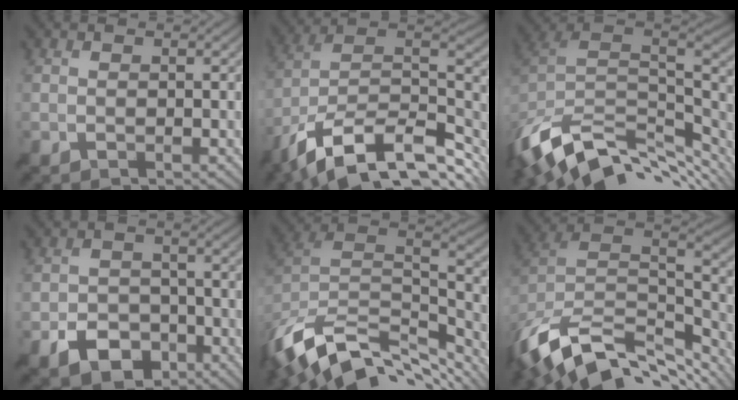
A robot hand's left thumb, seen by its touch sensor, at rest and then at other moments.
{"total": 16.5, "force": [-9.3, 7.9, 11.1], "torque": [-0.254, -0.016, -0.153]}
{"total": 13.5, "force": [-6.7, 7.2, 9.3], "torque": [-0.218, -0.014, -0.109]}
{"total": 5.8, "force": [-3.4, 4.0, 2.6], "torque": [-0.052, -0.008, -0.061]}
{"total": 13.5, "force": [-7.7, 7.2, 8.4], "torque": [-0.202, -0.021, -0.118]}
{"total": 13.7, "force": [-7.5, 7.5, 8.6], "torque": [-0.208, -0.029, -0.111]}